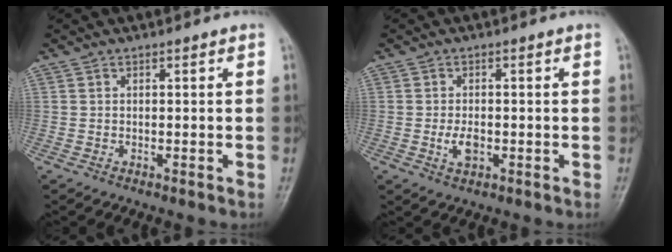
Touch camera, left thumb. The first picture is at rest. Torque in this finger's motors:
{"motor_torque": [0.43, 0.69, 0.62, 0.05, 0.01]}